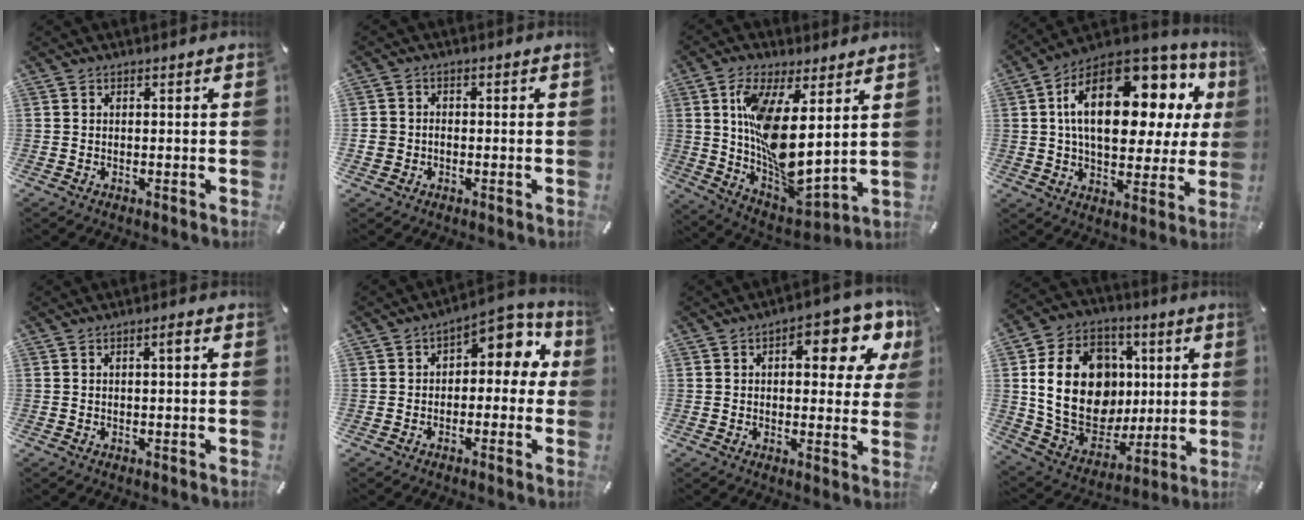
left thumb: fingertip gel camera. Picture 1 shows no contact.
{"total": 3.4, "force": [-1.1, 3.1, 1.0], "torque": [-0.016, 0.007, -0.020]}
{"total": 15.4, "force": [4.0, 6.2, 13.5], "torque": [-0.258, -0.048, 0.072]}
{"total": 22.4, "force": [7.7, 12.1, 17.2], "torque": [-0.283, -0.047, 0.125]}
{"total": 1.6, "force": [0.3, 0.3, 1.5], "torque": [-0.029, 0.002, 0.003]}
{"total": 7.3, "force": [2.6, 4.6, 5.1], "torque": [-0.064, -0.021, 0.038]}
{"total": 12.6, "force": [4.5, 6.1, 10.1], "torque": [-0.122, -0.022, 0.071]}
{"total": 22.5, "force": [3.5, 17.7, 13.5], "torque": [-0.241, -0.015, 0.074]}